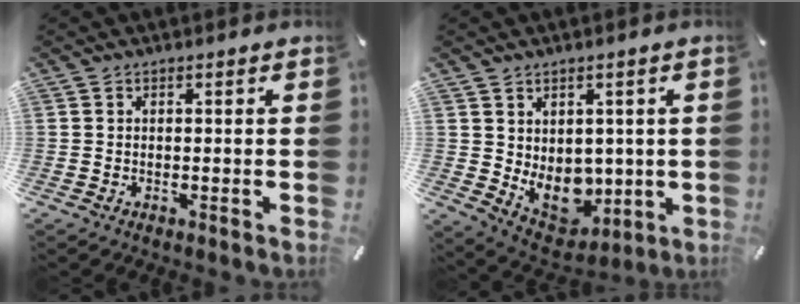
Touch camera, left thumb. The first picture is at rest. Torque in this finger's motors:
{"motor_torque": [0.97, 0.98, 0.48, -0.36, 0.16]}